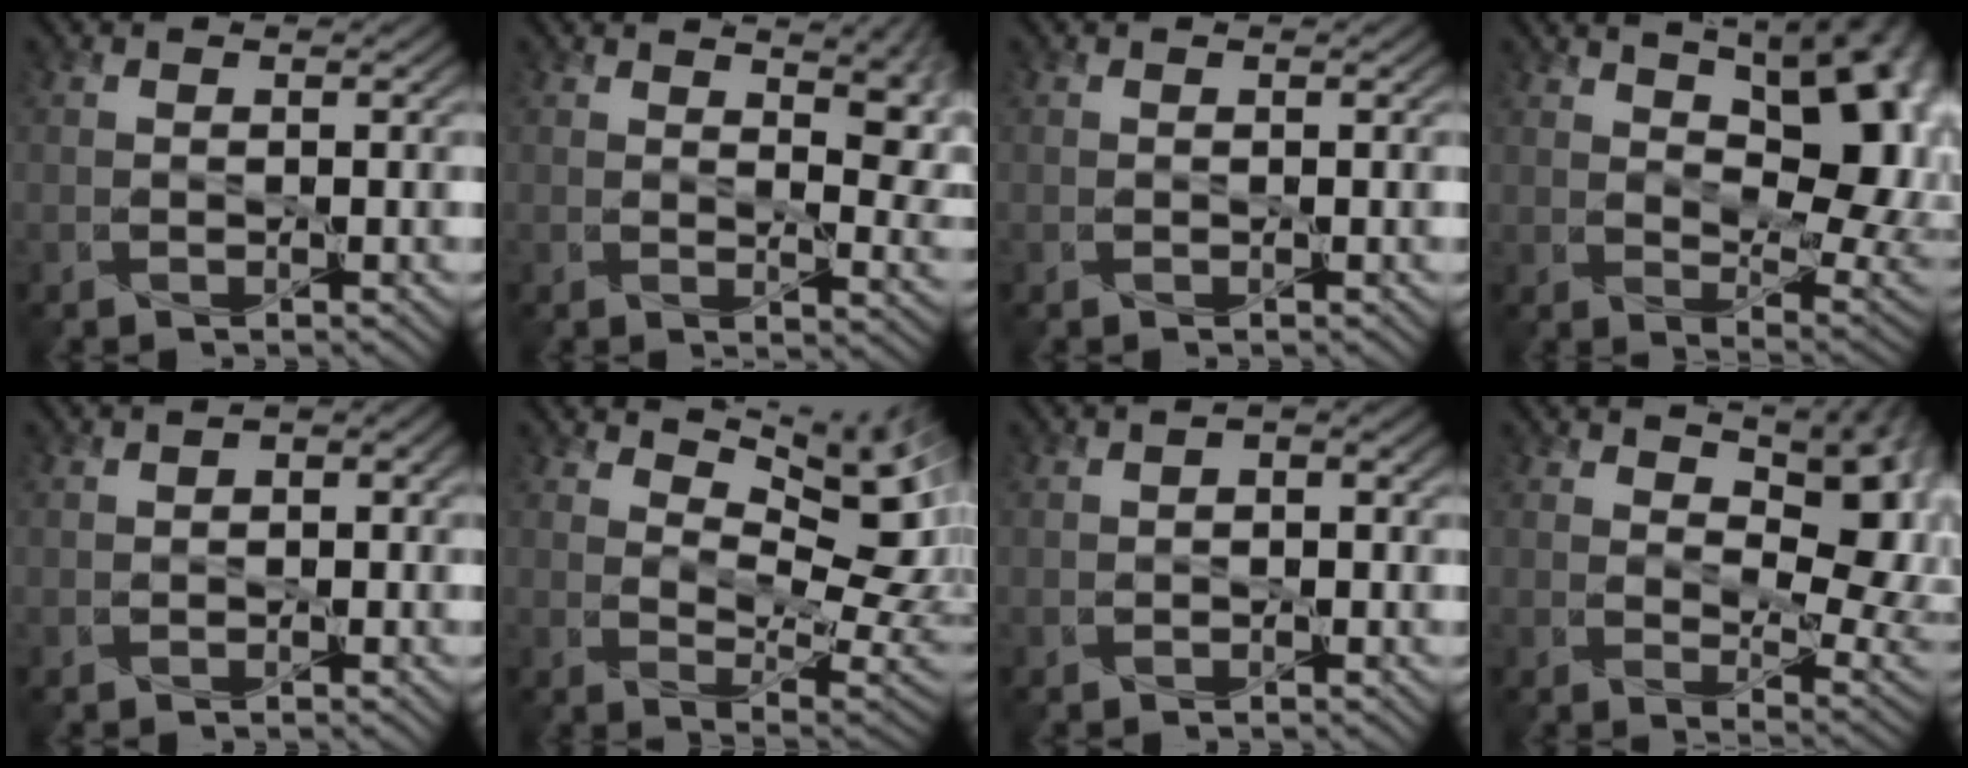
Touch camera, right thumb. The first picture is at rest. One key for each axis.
{"total": 7.6, "fx": 4.0, "fy": 2.7, "fz": 5.9, "tx": -0.078, "ty": -0.002, "tz": 0.069}
{"total": 0.0}
{"total": 16.2, "fx": 6.0, "fy": 7.9, "fz": 12.8, "tx": -0.169, "ty": 0.018, "tz": 0.087}
{"total": 1.7, "fx": -0.4, "fy": 1.3, "fz": 1.1, "tx": -0.018, "ty": -0.006, "tz": -0.009}
{"total": 10.9, "fx": 5.7, "fy": 4.0, "fz": 8.3, "tx": -0.140, "ty": 0.002, "tz": 0.099}
{"total": 1.5, "fx": -0.5, "fy": 1.0, "fz": 1.0, "tx": -0.017, "ty": -0.002, "tz": -0.012}
{"total": 12.0, "fx": 5.5, "fy": 5.6, "fz": 9.1, "tx": -0.132, "ty": 0.000, "tz": 0.089}